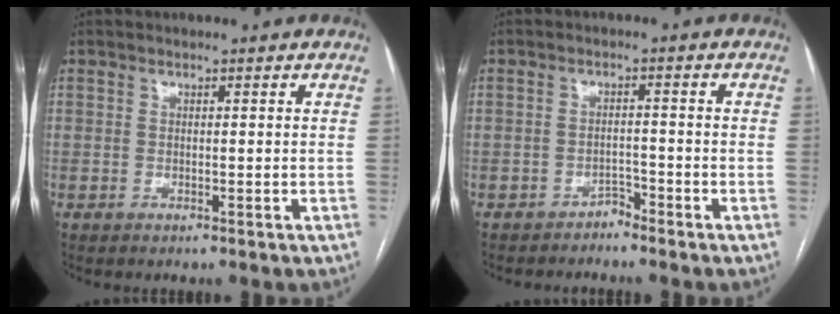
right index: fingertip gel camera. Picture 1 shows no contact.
{"total": 1.9, "force": [-1.9, 0.3, 0.0], "torque": [0.006, 0.001, -0.031]}